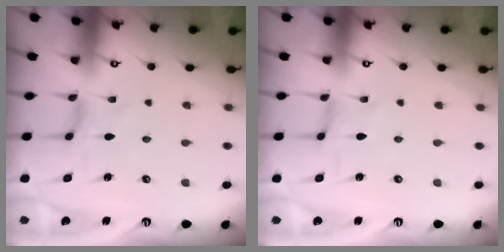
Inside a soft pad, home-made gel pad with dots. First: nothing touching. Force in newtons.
{"total": 0.5, "press": 0.5, "slide": 0.0}